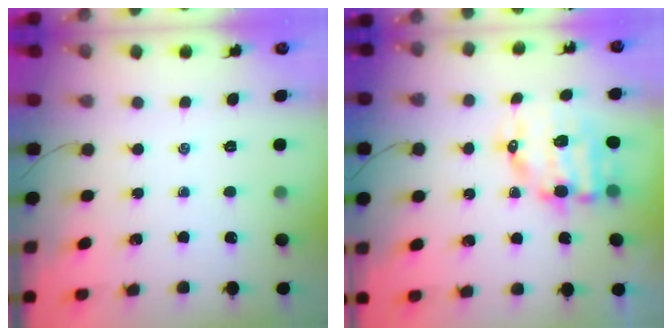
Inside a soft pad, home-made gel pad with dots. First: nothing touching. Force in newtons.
{"total": 9.9, "press": 9.6, "slide": 2.3}